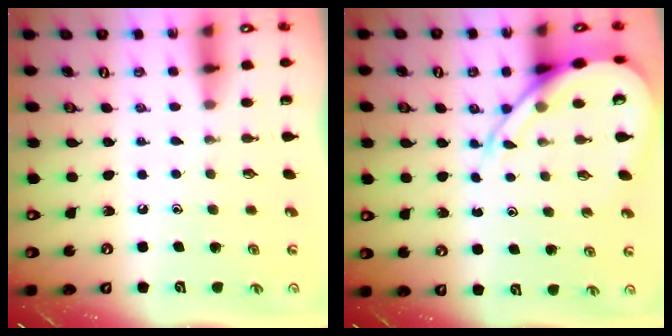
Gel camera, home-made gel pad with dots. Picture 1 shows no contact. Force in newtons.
{"total": 11.0, "press": 10.9, "slide": 1.0}